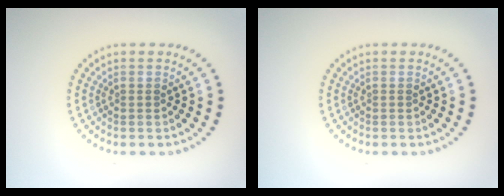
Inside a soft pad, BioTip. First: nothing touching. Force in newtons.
{"total": 0.0}